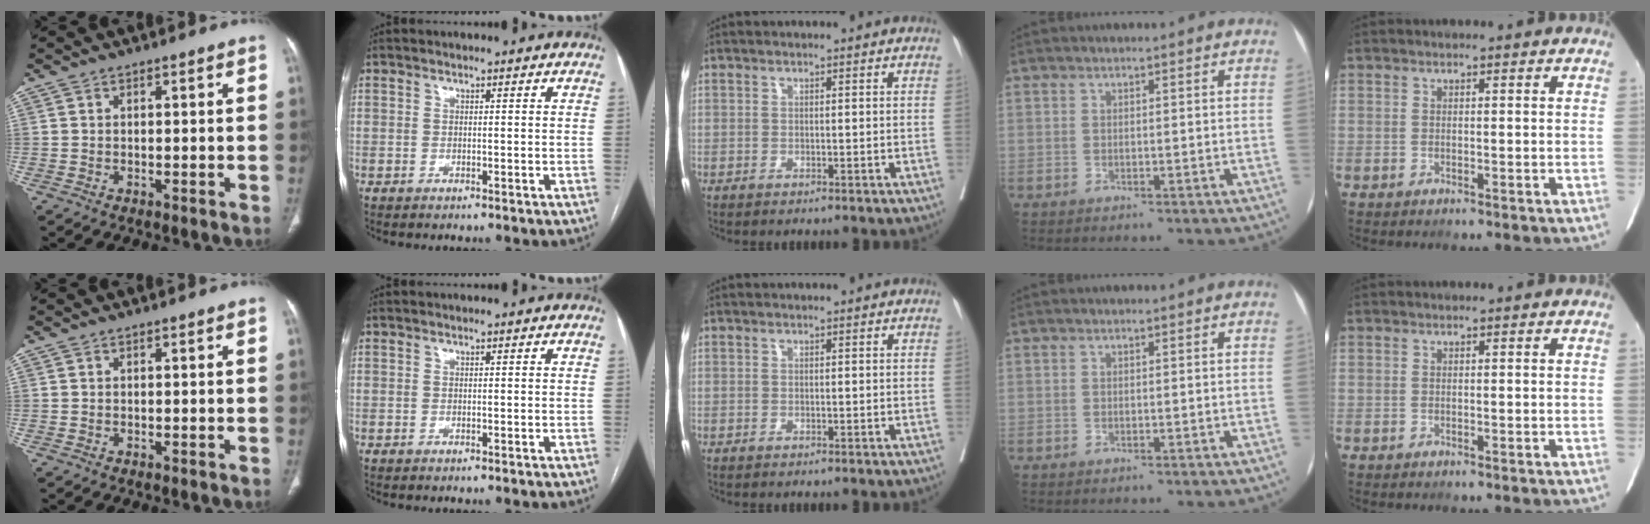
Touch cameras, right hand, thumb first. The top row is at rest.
{}